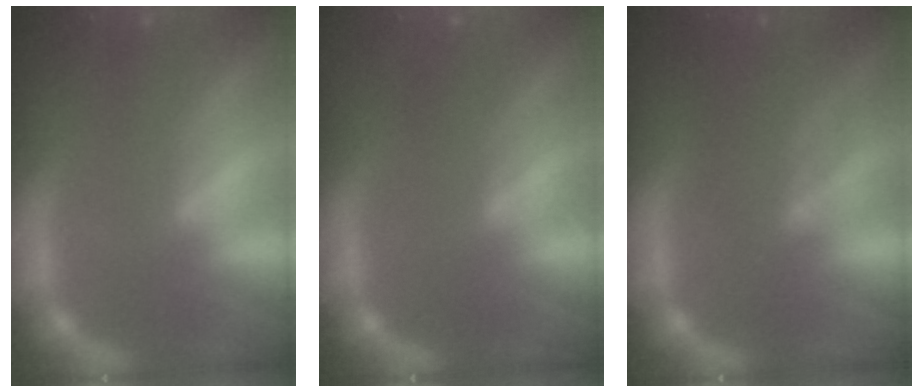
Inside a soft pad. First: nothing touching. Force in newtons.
{"total": 1.0}
{"total": 5.1}